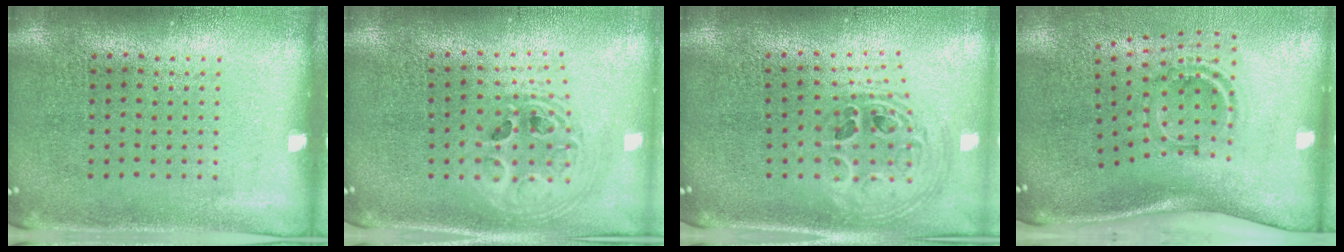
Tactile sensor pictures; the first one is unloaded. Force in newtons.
{"total": 2.1, "press": 1.7, "slide": 1.2}
{"total": 1.3, "press": 1.2, "slide": 0.6}
{"total": 2.0, "press": 1.2, "slide": 1.7}